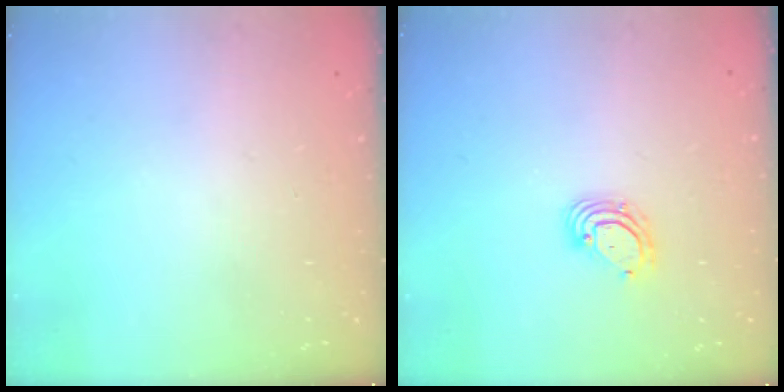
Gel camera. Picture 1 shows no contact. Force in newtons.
{"total": 5.2, "press": 5.2, "slide": 0.6}